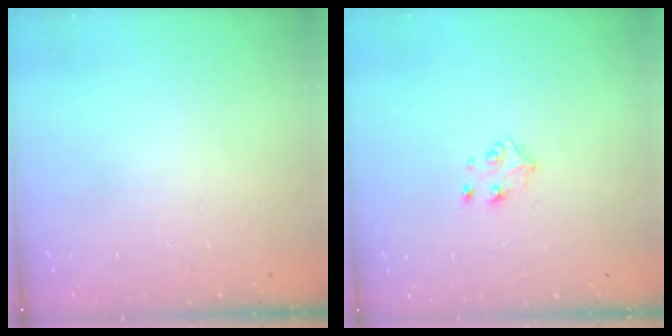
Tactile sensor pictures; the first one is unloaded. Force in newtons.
{"total": 5.4, "press": 5.4, "slide": 0.4}